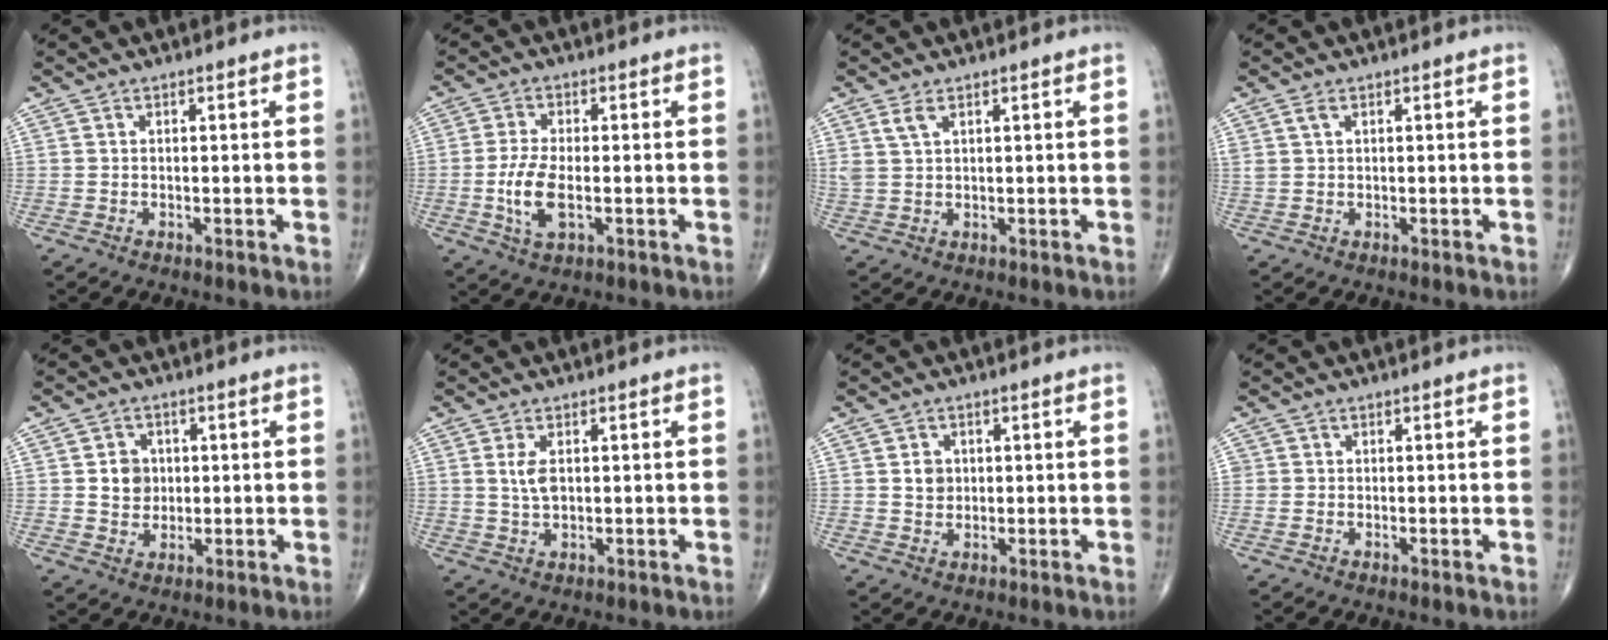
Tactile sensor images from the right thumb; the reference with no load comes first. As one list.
[{"total": 6.9, "force": [-1.3, 3.1, 6.0], "torque": [-0.130, -0.002, -0.023]}, {"total": 2.7, "force": [1.6, 1.2, 1.9], "torque": [-0.045, -0.001, 0.040]}, {"total": 1.6, "force": [0.8, 0.8, 1.2], "torque": [-0.031, 0.005, 0.022]}, {"total": 5.0, "force": [0.6, 4.4, 2.3], "torque": [-0.015, 0.000, 0.011]}, {"total": 3.5, "force": [0.8, 1.8, 2.9], "torque": [-0.057, -0.005, 0.017]}, {"total": 3.0, "force": [0.5, 2.5, 1.4], "torque": [-0.009, -0.001, 0.010]}, {"total": 0.7, "force": [0.0, 0.7, 0.0], "torque": [0.005, 0.004, -0.002]}]